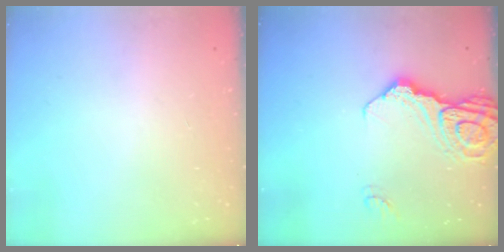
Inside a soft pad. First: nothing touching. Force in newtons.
{"total": 14.0, "press": 13.9, "slide": 1.6}